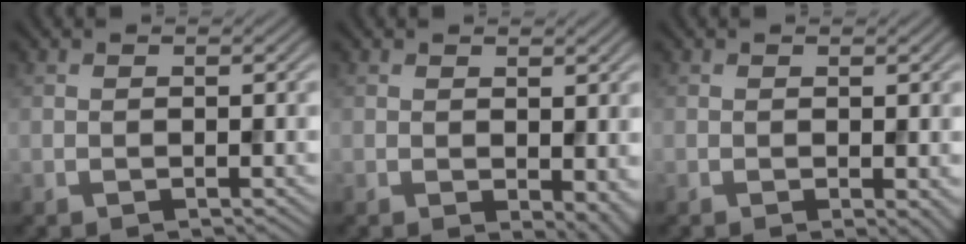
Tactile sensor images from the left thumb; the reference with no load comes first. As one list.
[{"total": 3.9, "force": [-0.4, 2.3, 3.1], "torque": [-0.040, -0.013, 0.001]}, {"total": 1.3, "force": [0.0, 0.4, 1.3], "torque": [-0.015, -0.007, -0.001]}]